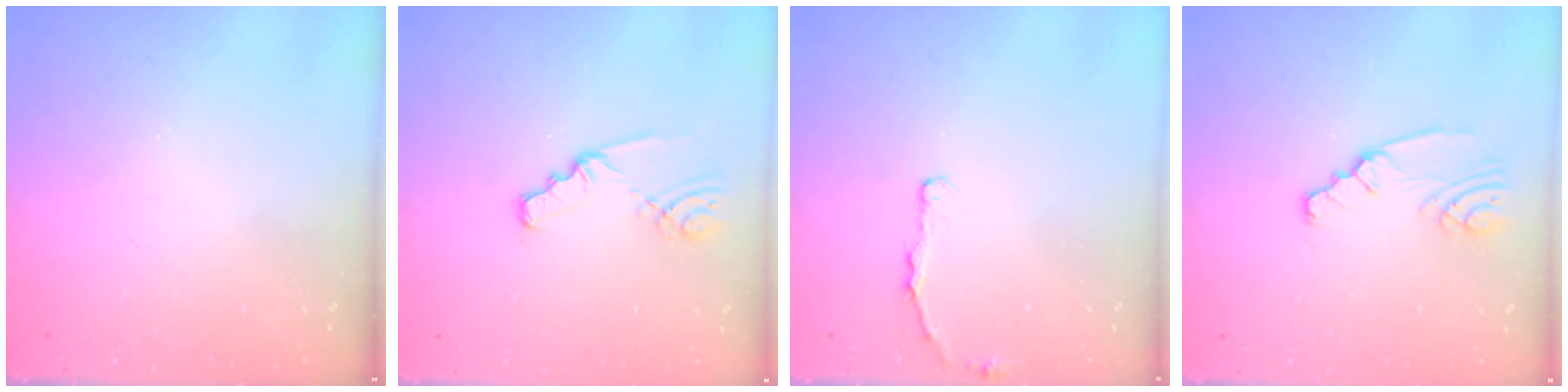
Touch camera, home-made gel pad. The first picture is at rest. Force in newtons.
{"total": 2.6, "press": 2.6, "slide": 0.3}
{"total": 2.3, "press": 2.3, "slide": 0.4}
{"total": 2.4, "press": 2.4, "slide": 0.3}